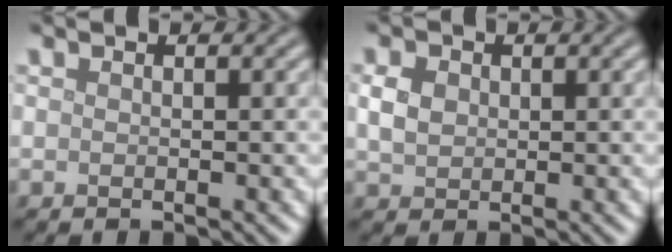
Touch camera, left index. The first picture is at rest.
{"total": 2.2, "force": [0.4, 1.8, 1.2], "torque": [-0.027, 0.002, 0.006]}